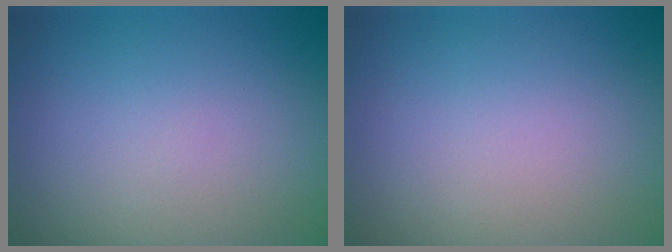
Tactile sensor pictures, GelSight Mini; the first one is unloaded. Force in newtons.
{"total": 0.0}